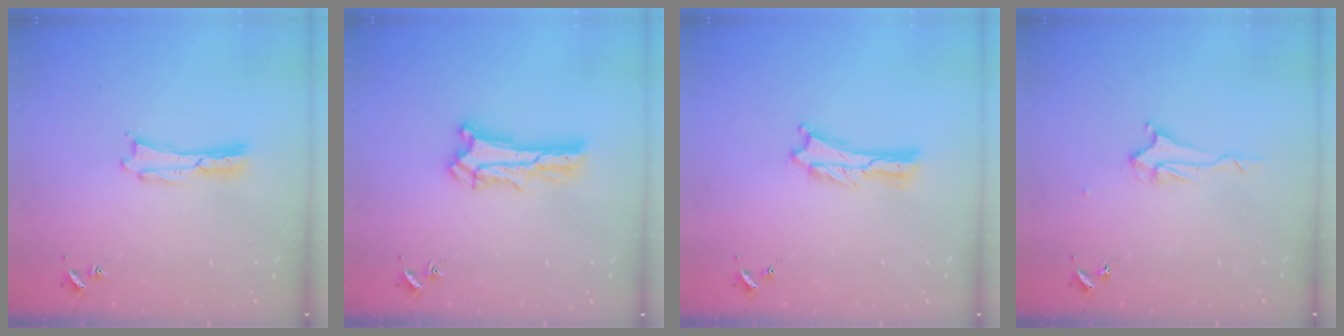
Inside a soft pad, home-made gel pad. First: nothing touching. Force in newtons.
{"total": 1.4, "press": 1.4, "slide": 0.2}
{"total": 0.0}
{"total": 2.2, "press": 2.2, "slide": 0.3}